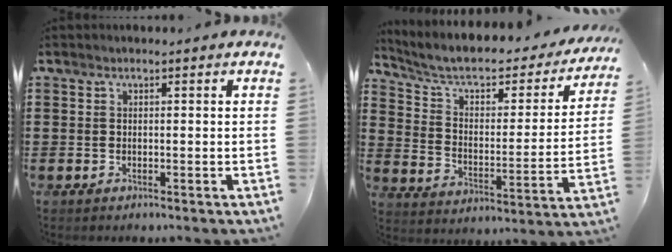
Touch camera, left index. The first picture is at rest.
{"total": 6.3, "force": [4.5, 2.6, 3.5], "torque": [-0.090, -0.029, 0.074]}